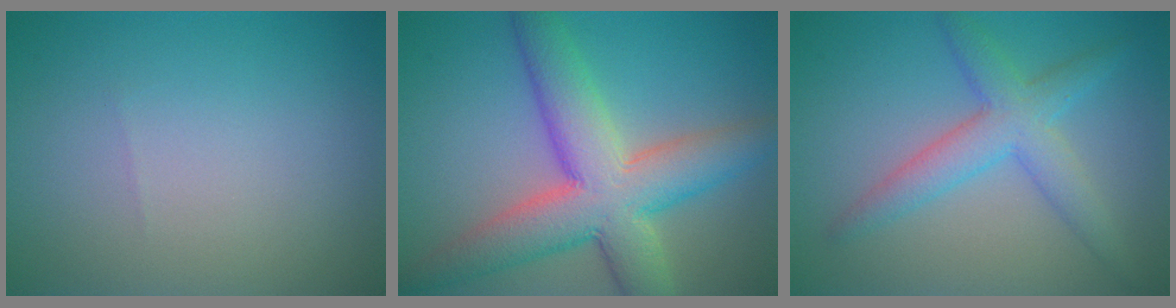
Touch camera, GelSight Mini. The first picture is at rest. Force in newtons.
{"total": 9.2, "press": 9.2, "slide": 0.5}
{"total": 4.3, "press": 4.3, "slide": 0.1}